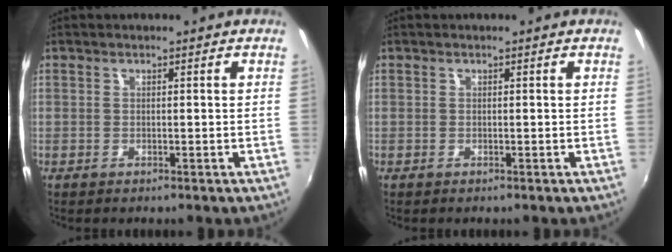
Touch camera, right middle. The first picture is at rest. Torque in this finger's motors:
{"motor_torque": [-0.03, 0.13, -0.01, 0.00]}